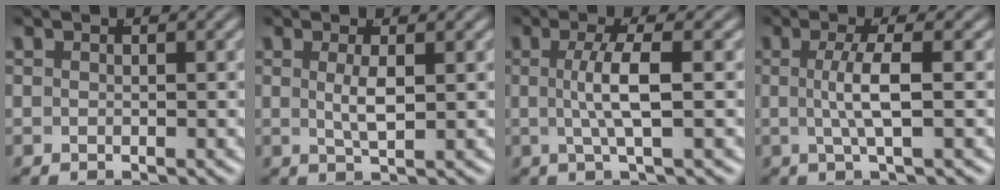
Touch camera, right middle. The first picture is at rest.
{"total": 2.0, "force": [0.3, -0.3, 1.9], "torque": [-0.037, -0.012, 0.014]}
{"total": 3.5, "force": [0.0, -0.2, 3.5], "torque": [-0.063, -0.001, 0.004]}
{"total": 3.1, "force": [-0.1, -0.4, 3.1], "torque": [-0.057, -0.002, 0.002]}